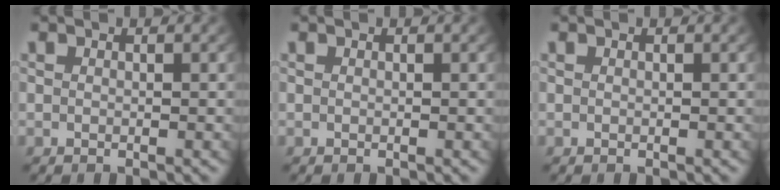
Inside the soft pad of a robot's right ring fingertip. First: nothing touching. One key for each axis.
{"total": 0.7, "fx": -0.1, "fy": -0.6, "fz": -0.3, "tx": 0.005, "ty": -0.013, "tz": 0.009}
{"total": 0.0}